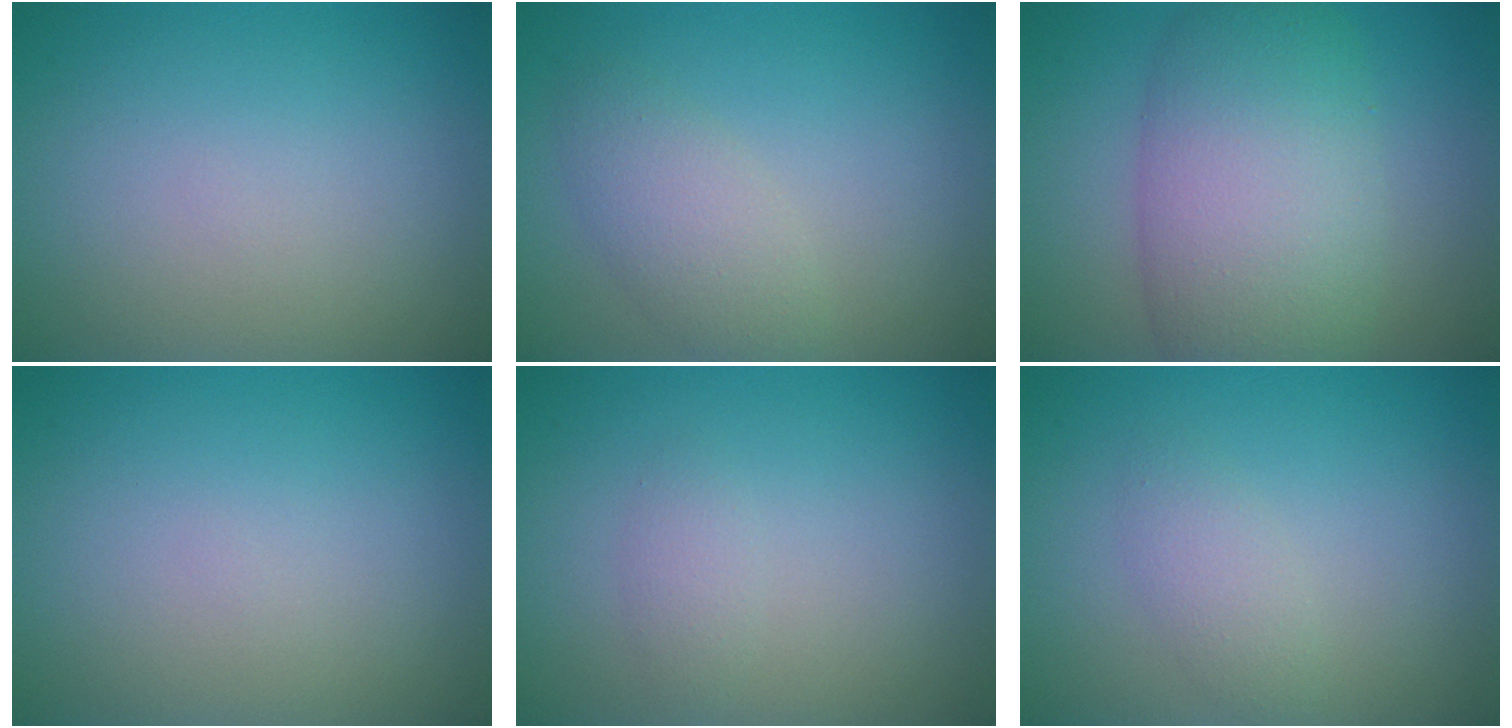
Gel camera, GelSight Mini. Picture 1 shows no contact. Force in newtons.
{"total": 3.0, "press": 3.0, "slide": 0.1}
{"total": 9.5, "press": 9.5, "slide": 0.5}
{"total": 0.0}
{"total": 1.1, "press": 1.1, "slide": 0.0}
{"total": 1.7, "press": 1.7, "slide": 0.1}